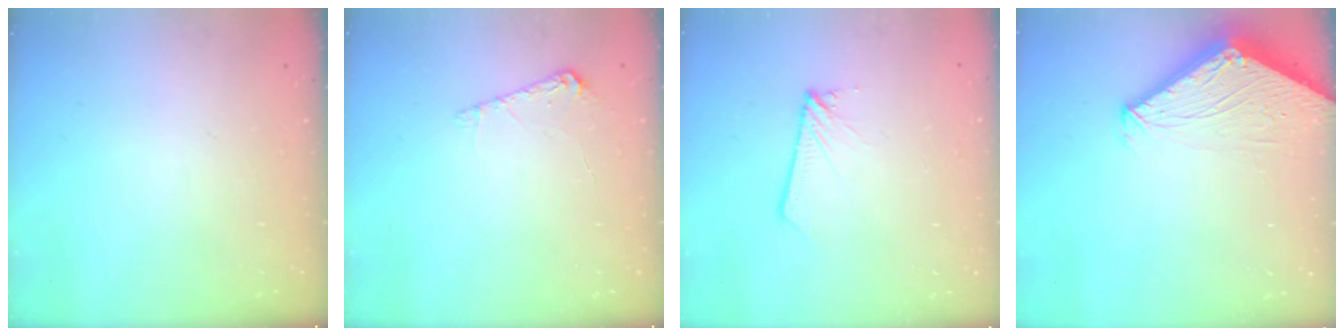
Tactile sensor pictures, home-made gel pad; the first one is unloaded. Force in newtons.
{"total": 5.7, "press": 5.7, "slide": 0.5}
{"total": 2.0, "press": 2.0, "slide": 0.2}
{"total": 3.5, "press": 3.4, "slide": 0.4}